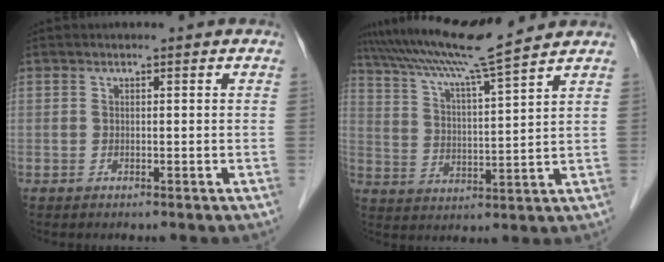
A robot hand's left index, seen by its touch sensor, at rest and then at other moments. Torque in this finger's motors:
{"motor_torque": [0.79, -1.23, 0.73, 0.21]}